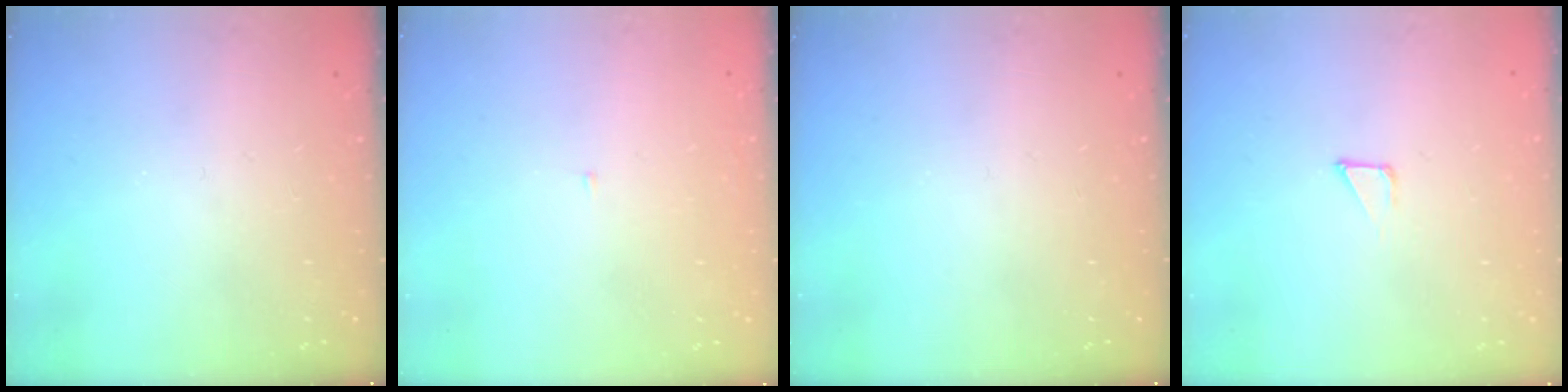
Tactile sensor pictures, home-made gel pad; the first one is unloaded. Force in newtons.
{"total": 2.1, "press": 2.1, "slide": 0.2}
{"total": 0.0}
{"total": 1.6, "press": 1.6, "slide": 0.1}